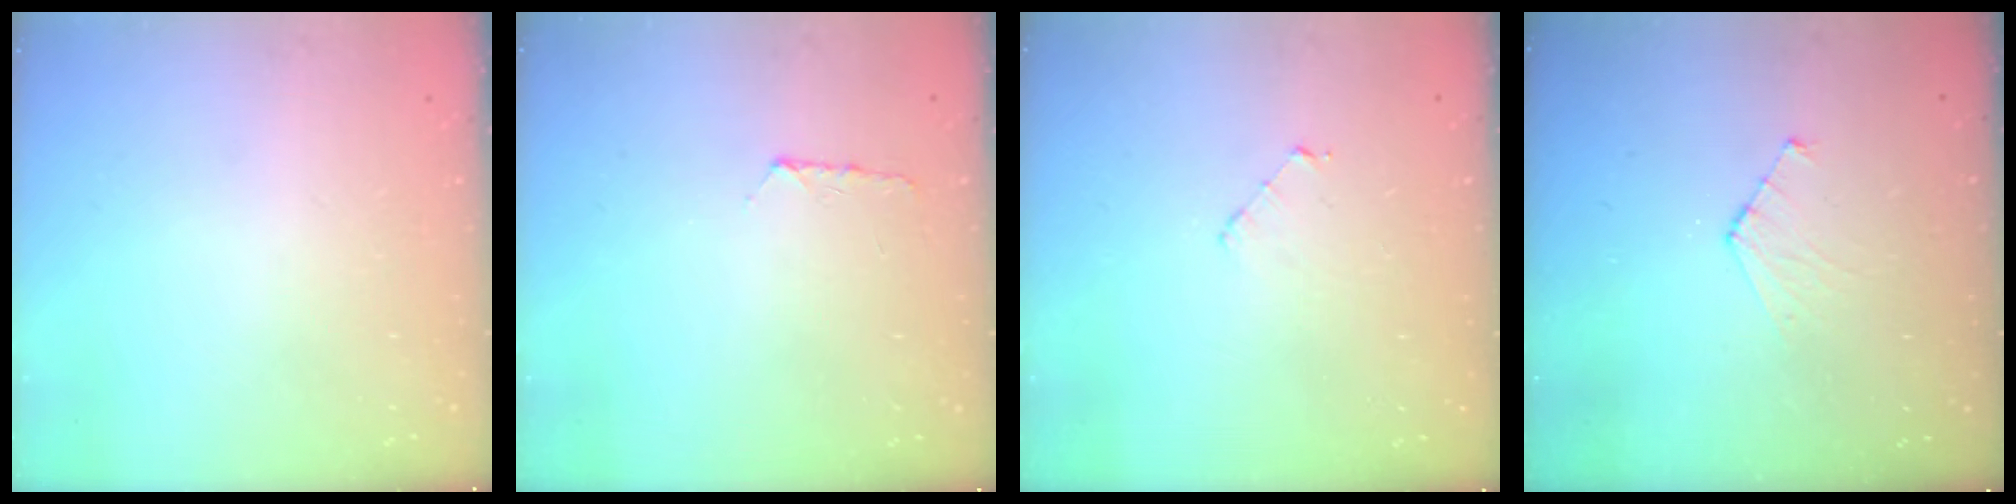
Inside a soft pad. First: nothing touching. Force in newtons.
{"total": 5.9, "press": 5.9, "slide": 0.7}
{"total": 3.5, "press": 3.5, "slide": 0.3}
{"total": 4.8, "press": 4.7, "slide": 0.6}